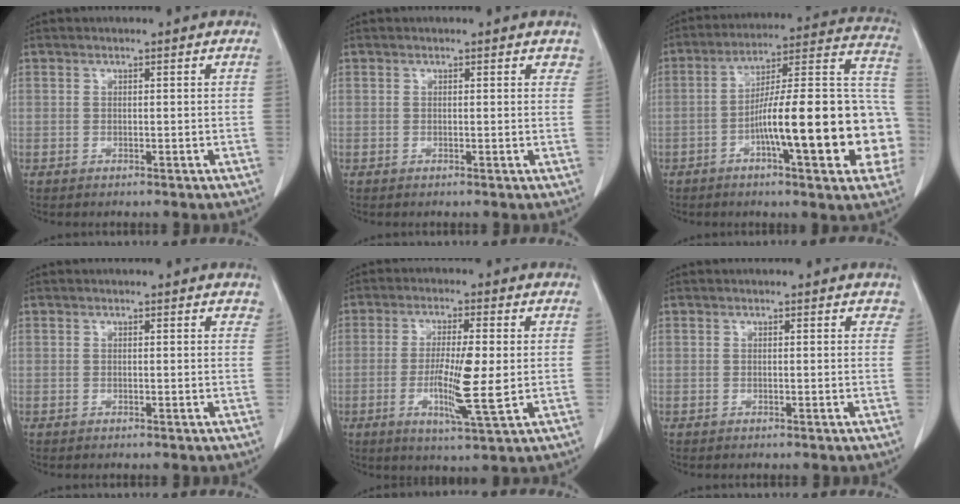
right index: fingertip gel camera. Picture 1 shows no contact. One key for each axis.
{"total": 1.7, "fx": 1.4, "fy": 0.8, "fz": 0.6, "tx": 0.003, "ty": -0.001, "tz": 0.002}
{"total": 22.6, "fx": -5.6, "fy": 3.8, "fz": 21.5, "tx": -0.244, "ty": 0.036, "tz": -0.076}
{"total": 1.5, "fx": 1.2, "fy": 0.6, "fz": 0.5, "tx": 0.000, "ty": 0.000, "tz": 0.001}
{"total": 9.1, "fx": -1.2, "fy": 0.4, "fz": 9.0, "tx": -0.162, "ty": -0.017, "tz": -0.024}
{"total": 1.4, "fx": 1.2, "fy": 0.8, "fz": 0.4, "tx": 0.006, "ty": -0.001, "tz": -0.001}